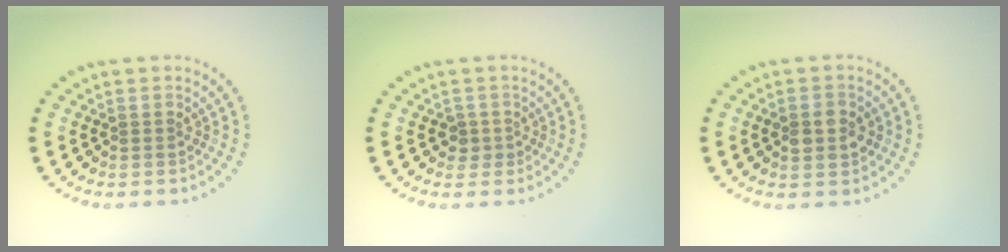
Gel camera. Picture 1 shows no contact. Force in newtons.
{"total": 1.5, "press": 1.2, "slide": 0.9}
{"total": 2.9, "press": 2.9, "slide": 0.1}